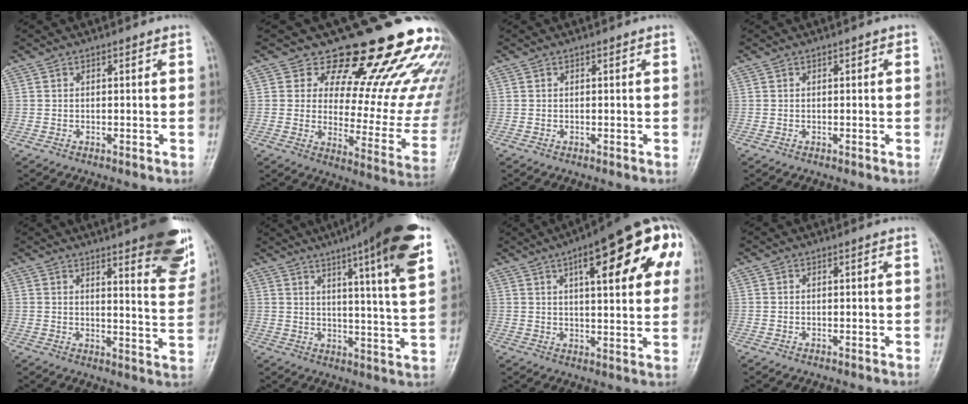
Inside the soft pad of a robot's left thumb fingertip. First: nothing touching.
{"total": 23.5, "force": [18.2, 8.6, 12.1], "torque": [-0.110, -0.123, 0.230]}
{"total": 0.0}
{"total": 1.0, "force": [0.3, 0.5, 0.8], "torque": [-0.006, 0.001, 0.003]}
{"total": 17.8, "force": [11.6, 4.2, 12.8], "torque": [-0.134, -0.062, 0.140]}
{"total": 19.5, "force": [11.1, 2.1, 15.9], "torque": [-0.214, -0.035, 0.145]}
{"total": 22.5, "force": [8.2, 6.7, 19.8], "torque": [-0.252, 0.008, 0.102]}
{"total": 0.0}